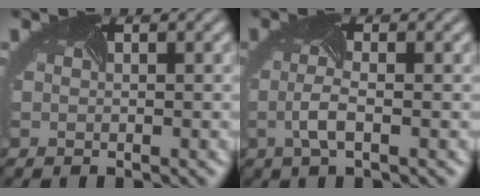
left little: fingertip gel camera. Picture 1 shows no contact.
{"total": 2.2, "force": [-0.7, 0.5, 2.0], "torque": [-0.052, -0.004, -0.013]}